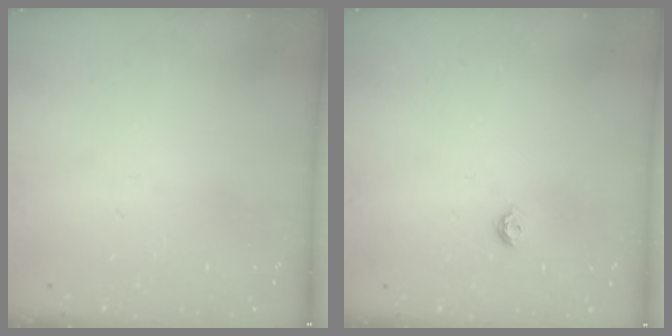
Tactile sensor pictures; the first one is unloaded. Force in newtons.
{"total": 3.9, "press": 3.9, "slide": 0.5}